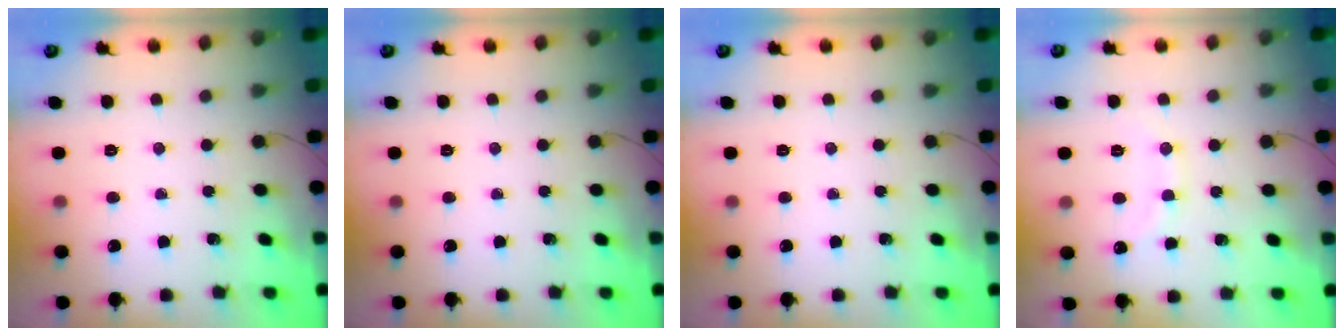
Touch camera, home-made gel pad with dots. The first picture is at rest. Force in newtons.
{"total": 0.0}
{"total": 0.0}
{"total": 7.1, "press": 6.8, "slide": 1.8}